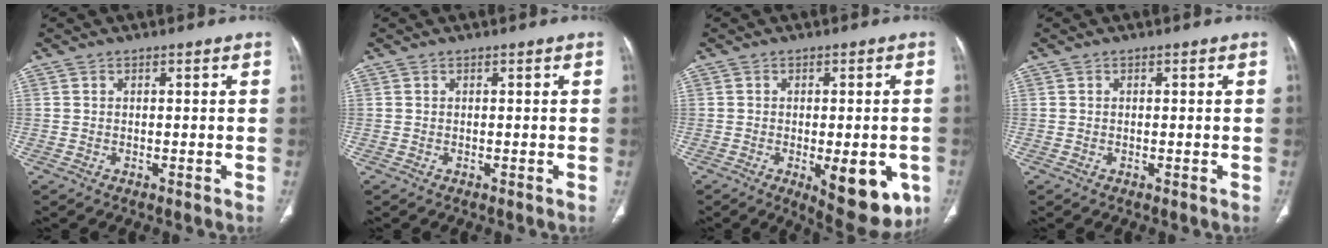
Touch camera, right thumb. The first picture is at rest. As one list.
[{"total": 0.0}, {"total": 12.8, "force": [-4.1, 5.1, 11.0], "torque": [-0.123, -0.008, -0.038]}, {"total": 0.0}]